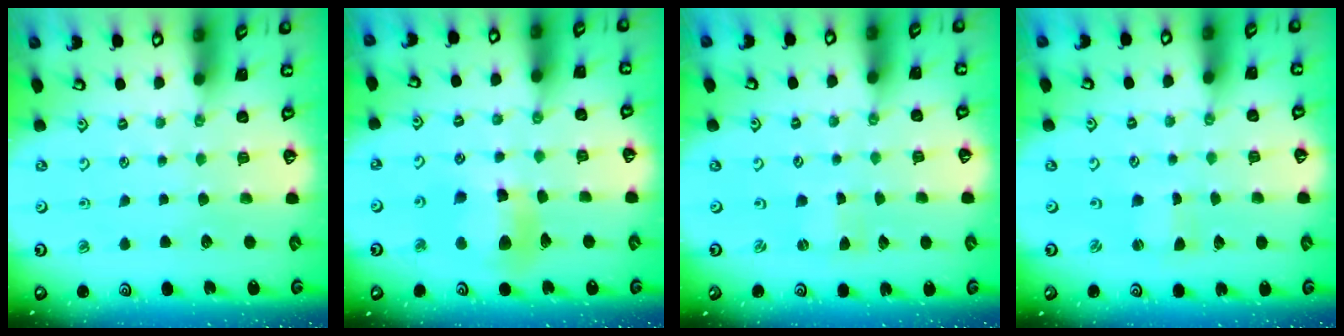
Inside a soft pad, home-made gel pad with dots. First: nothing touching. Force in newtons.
{"total": 10.6, "press": 10.5, "slide": 1.3}
{"total": 0.0}
{"total": 0.9, "press": 0.9, "slide": 0.0}